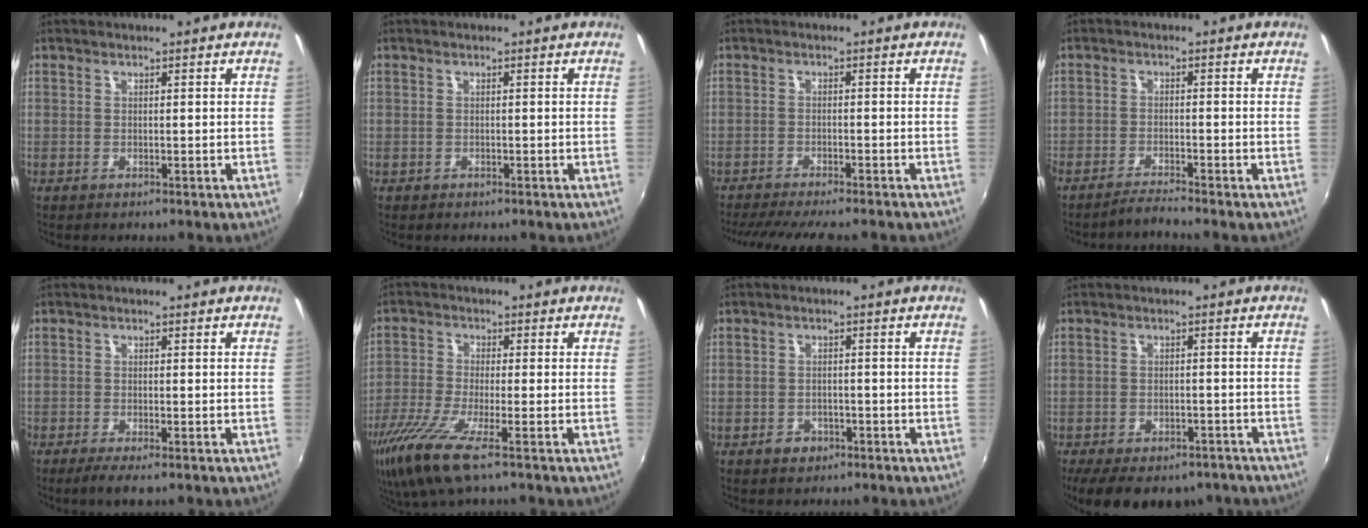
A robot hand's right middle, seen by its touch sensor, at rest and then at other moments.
{"total": 0.8, "force": [-0.5, 0.6, 0.1], "torque": [-0.006, -0.003, -0.007]}
{"total": 11.0, "force": [-9.7, 0.9, 5.2], "torque": [-0.113, -0.026, -0.148]}
{"total": 2.9, "force": [-2.7, -0.7, 0.5], "torque": [-0.027, -0.004, -0.054]}
{"total": 2.9, "force": [-2.0, 0.3, 2.0], "torque": [-0.050, -0.012, -0.037]}
{"total": 10.5, "force": [-6.5, 1.3, 8.1], "torque": [-0.186, -0.038, -0.127]}
{"total": 2.7, "force": [-1.7, 2.1, 0.7], "torque": [-0.016, 0.001, -0.024]}
{"total": 15.0, "force": [-11.2, 6.6, 7.4], "torque": [-0.151, -0.030, -0.150]}